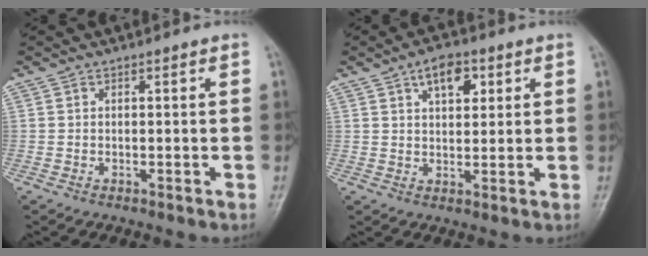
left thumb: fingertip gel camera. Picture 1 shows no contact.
{"total": 6.4, "force": [3.0, 3.5, 4.5], "torque": [-0.049, -0.009, 0.044]}